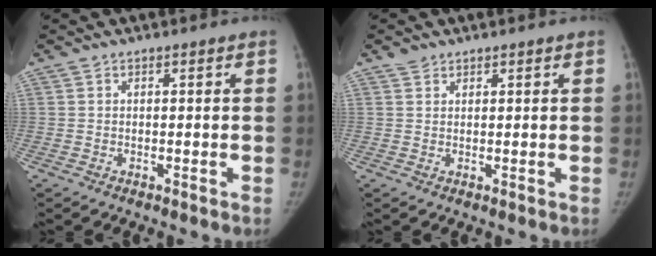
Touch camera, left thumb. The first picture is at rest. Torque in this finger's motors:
{"motor_torque": [0.09, 0.00, 0.31, -0.20, 0.01]}